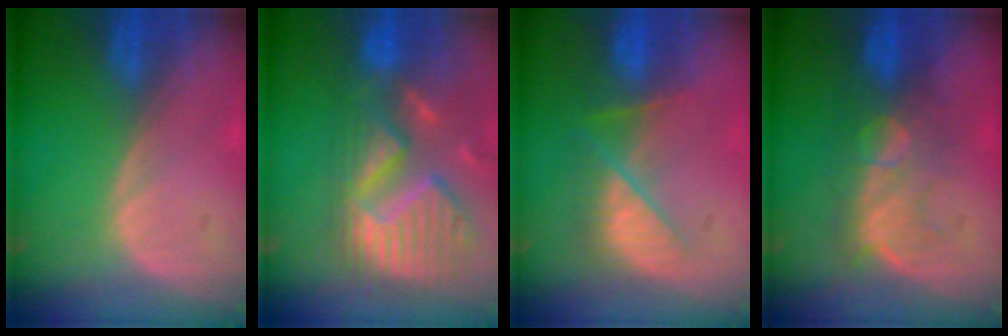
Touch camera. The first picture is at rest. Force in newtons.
{"total": 14.0, "press": 11.7, "slide": 7.8}
{"total": 7.2, "press": 7.0, "slide": 1.6}
{"total": 8.0, "press": 7.8, "slide": 2.0}